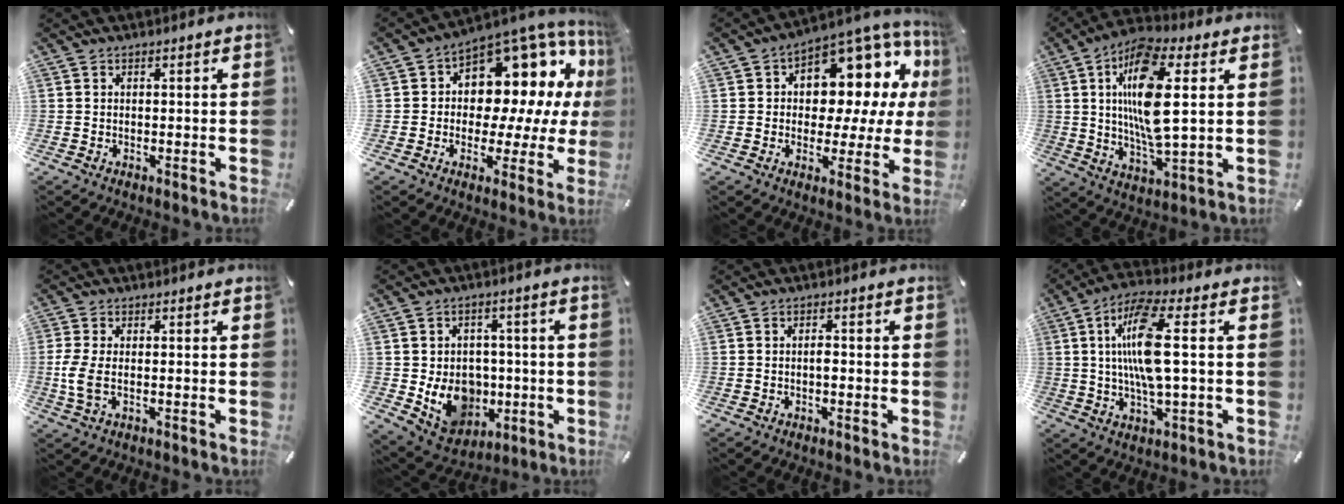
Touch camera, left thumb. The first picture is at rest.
{"total": 12.9, "force": [5.4, 8.9, 7.5], "torque": [-0.094, -0.068, 0.095]}
{"total": 10.6, "force": [4.1, 7.8, 6.0], "torque": [-0.063, -0.059, 0.072]}
{"total": 16.6, "force": [3.4, 5.8, 15.2], "torque": [-0.311, -0.007, 0.050]}
{"total": 5.4, "force": [-0.4, 2.4, 4.8], "torque": [-0.107, -0.003, -0.010]}
{"total": 12.2, "force": [-2.2, 10.5, 5.8], "torque": [-0.114, 0.006, -0.027]}
{"total": 1.6, "force": [-0.5, 0.7, 1.3], "torque": [-0.026, 0.002, -0.010]}
{"total": 13.1, "force": [1.5, 3.4, 12.6], "torque": [-0.260, -0.007, 0.020]}